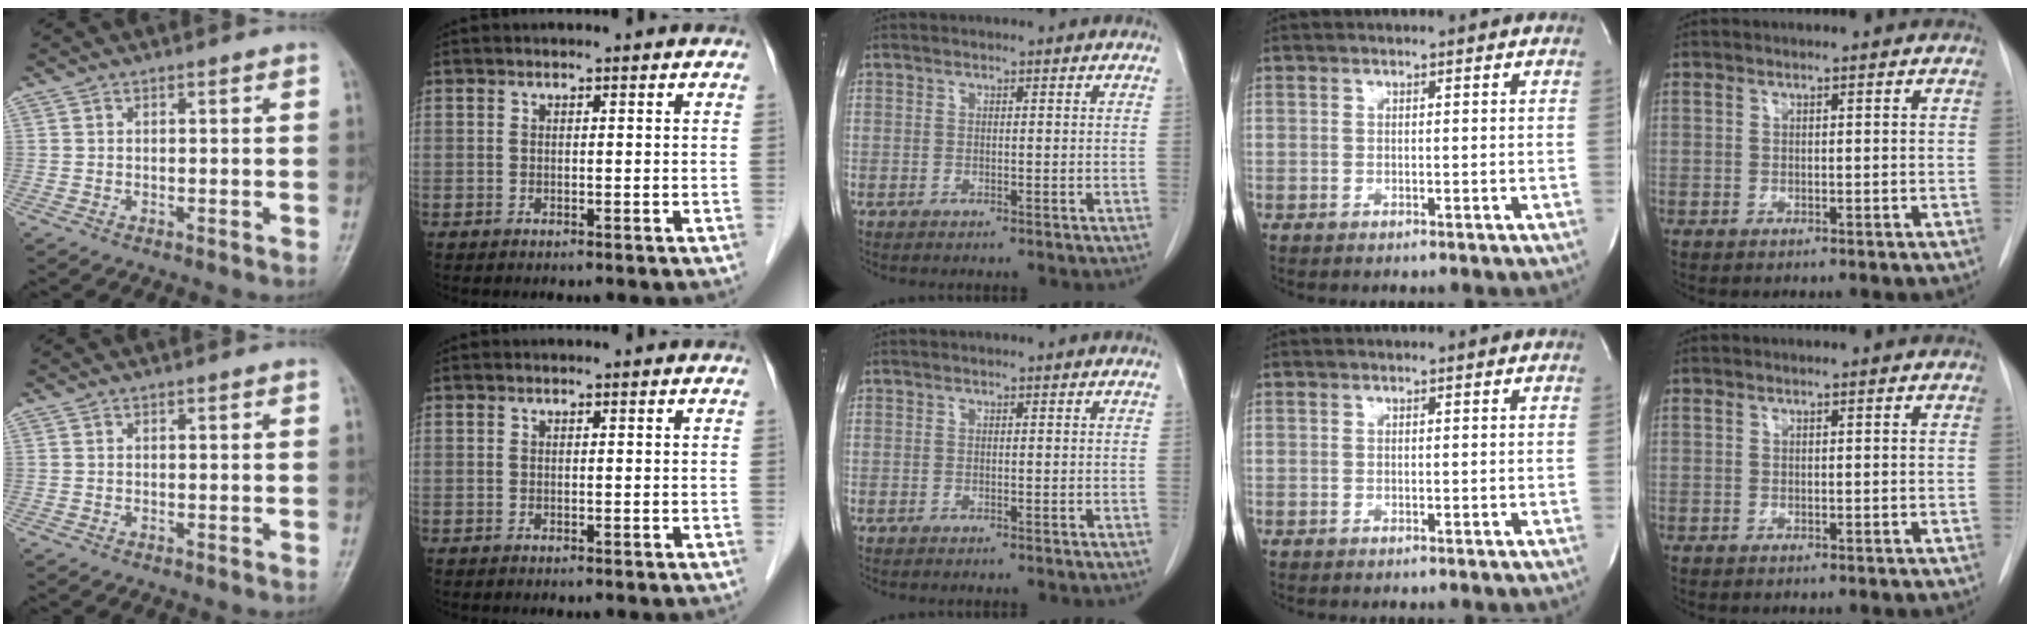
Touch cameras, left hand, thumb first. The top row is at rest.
{}